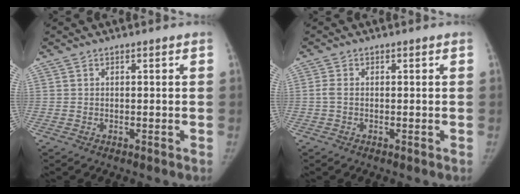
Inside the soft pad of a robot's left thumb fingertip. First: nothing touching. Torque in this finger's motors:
{"motor_torque": [-0.11, 0.06, 0.24, -0.20, 0.01]}